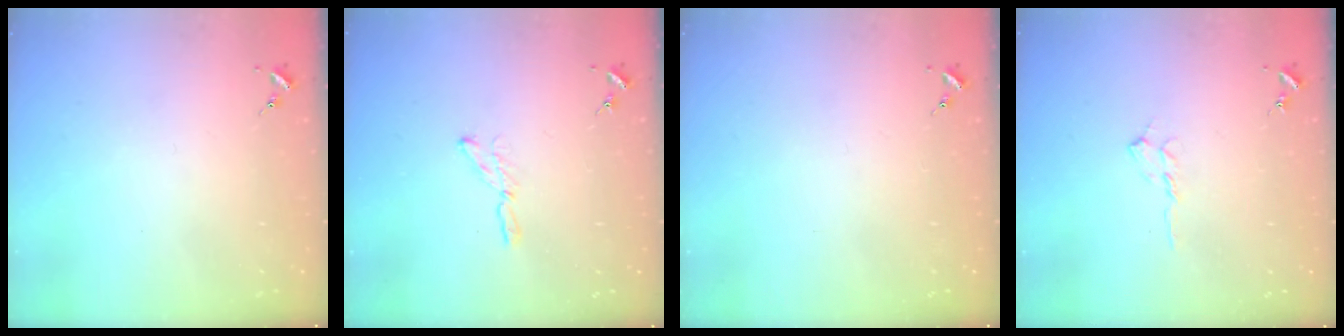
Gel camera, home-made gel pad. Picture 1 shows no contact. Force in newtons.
{"total": 4.0, "press": 3.9, "slide": 0.3}
{"total": 0.0}
{"total": 5.7, "press": 5.7, "slide": 0.7}